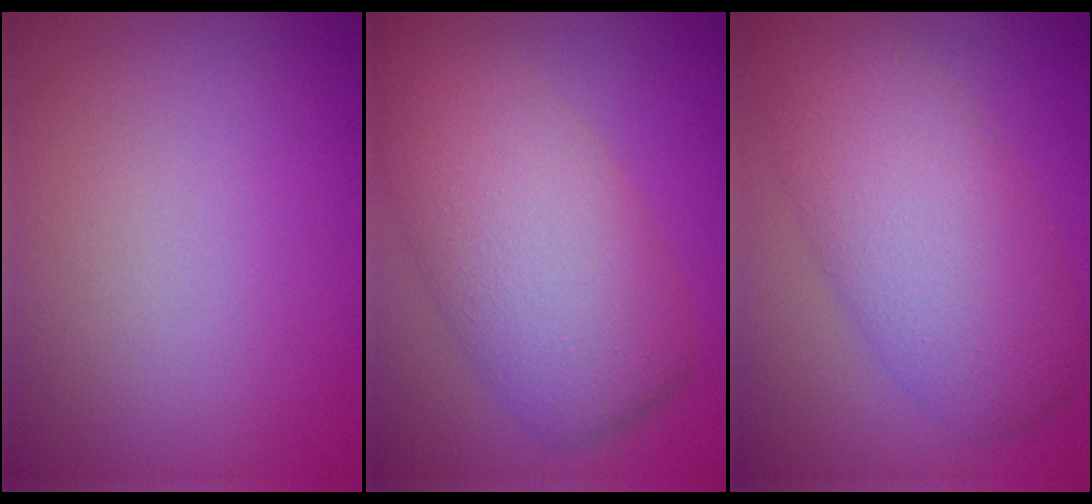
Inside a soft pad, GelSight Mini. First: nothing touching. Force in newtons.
{"total": 8.7, "press": 8.7, "slide": 0.5}
{"total": 7.9, "press": 7.9, "slide": 0.1}